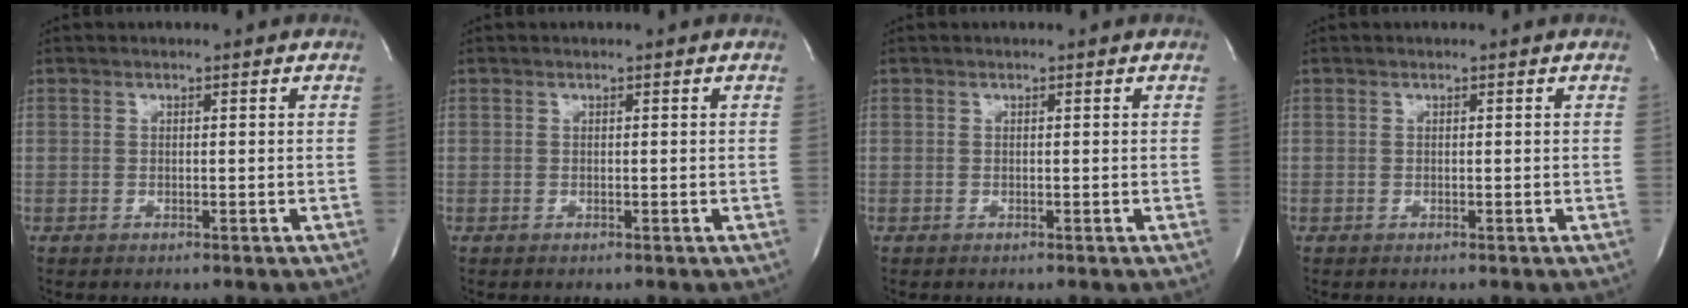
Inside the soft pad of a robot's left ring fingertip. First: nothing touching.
{"total": 0.0}
{"total": 0.0}
{"total": 0.0}